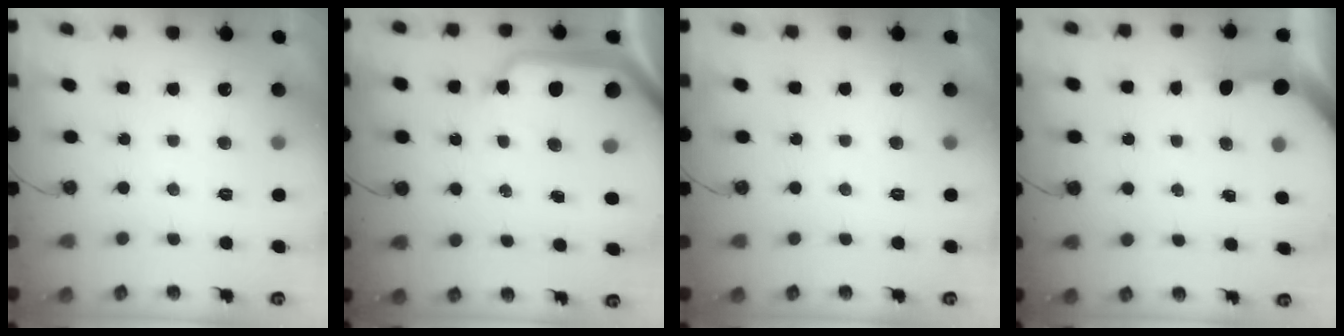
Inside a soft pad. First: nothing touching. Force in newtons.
{"total": 15.6, "press": 15.4, "slide": 2.2}
{"total": 0.0}
{"total": 3.3, "press": 3.3, "slide": 0.4}